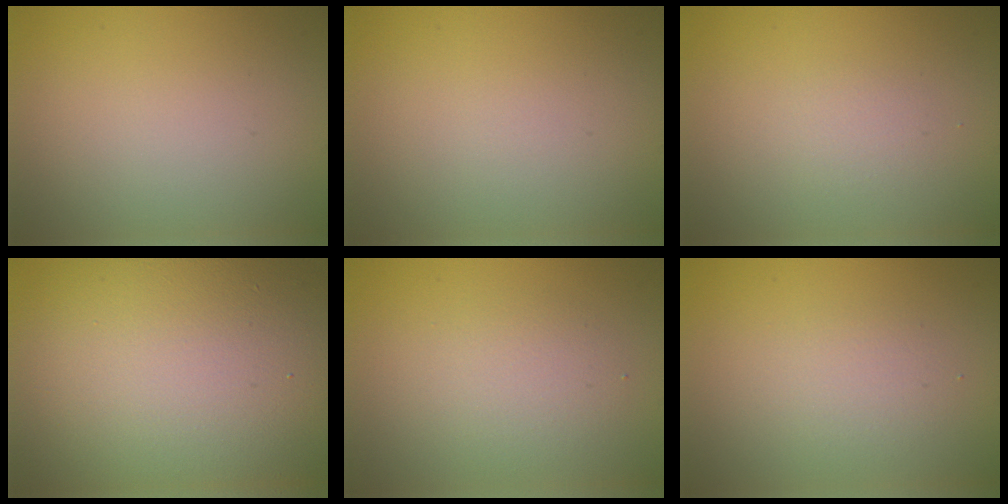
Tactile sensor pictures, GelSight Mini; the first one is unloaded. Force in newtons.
{"total": 0.0}
{"total": 0.9, "press": 0.9, "slide": 0.0}
{"total": 16.3, "press": 16.3, "slide": 1.1}
{"total": 2.5, "press": 2.5, "slide": 0.2}
{"total": 1.8, "press": 1.8, "slide": 0.1}